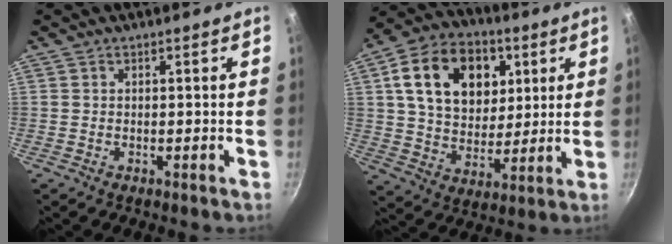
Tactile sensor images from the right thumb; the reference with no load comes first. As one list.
[{"total": 19.7, "force": [6.1, 14.2, 12.2], "torque": [-0.178, 0.000, 0.099]}]